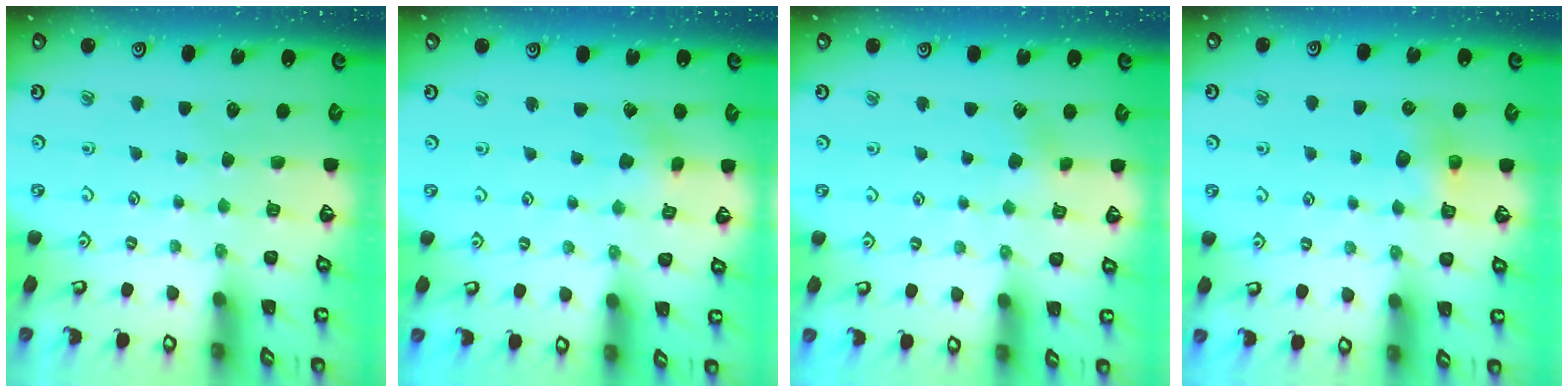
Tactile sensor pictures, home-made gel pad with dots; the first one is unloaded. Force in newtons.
{"total": 2.4, "press": 2.4, "slide": 0.3}
{"total": 2.9, "press": 2.9, "slide": 0.2}
{"total": 4.8, "press": 4.7, "slide": 0.4}